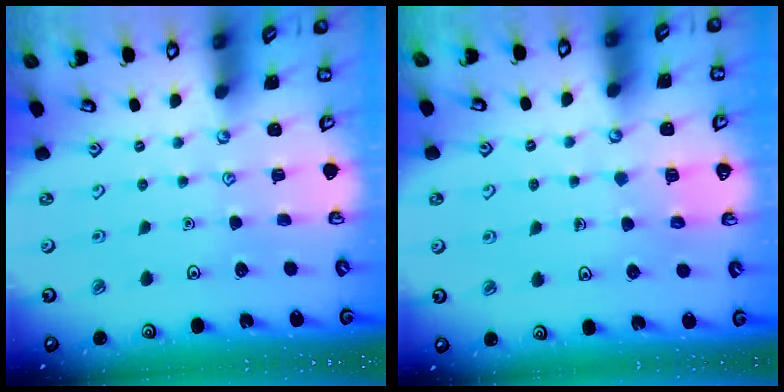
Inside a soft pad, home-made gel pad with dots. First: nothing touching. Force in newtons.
{"total": 3.8, "press": 3.8, "slide": 0.4}